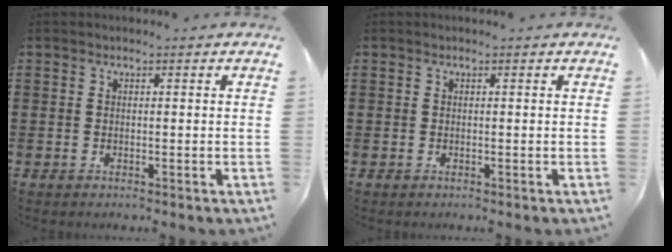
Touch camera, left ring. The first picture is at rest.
{"total": 0.0}